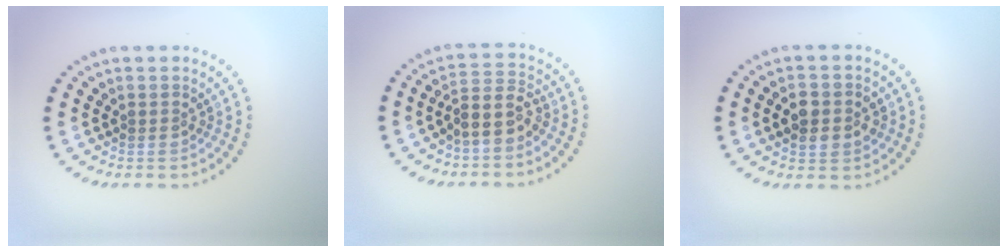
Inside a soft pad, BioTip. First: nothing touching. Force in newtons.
{"total": 3.2, "press": 2.7, "slide": 1.8}
{"total": 3.7, "press": 3.7, "slide": 0.2}